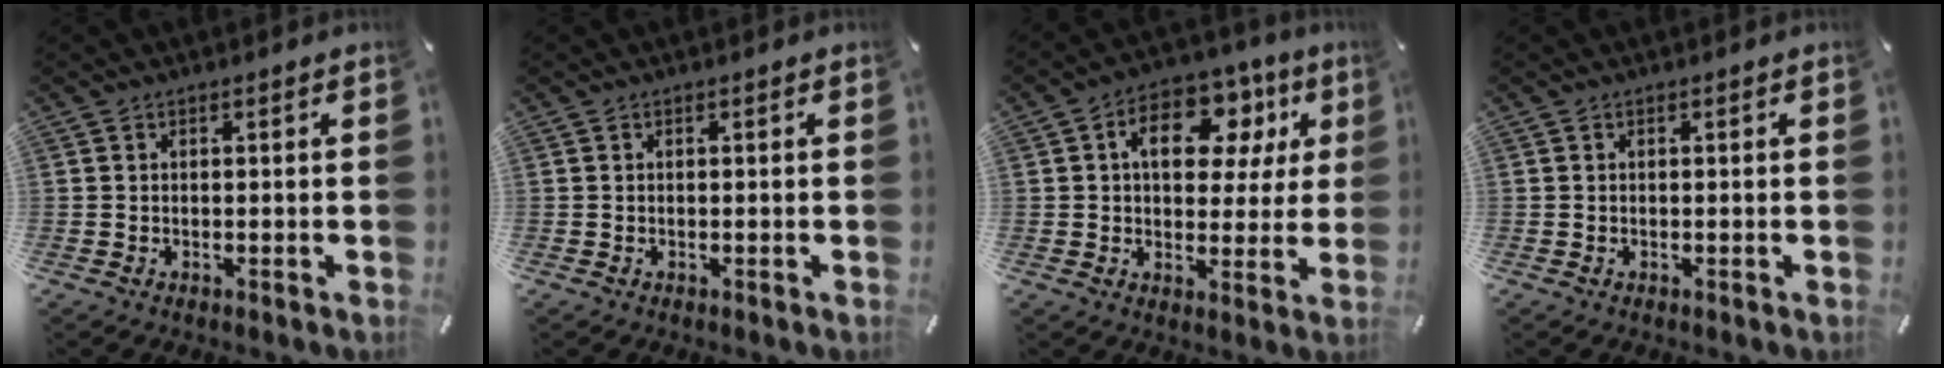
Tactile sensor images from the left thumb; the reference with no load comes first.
{"total": 0.0}
{"total": 13.6, "force": [3.8, 9.4, 9.0], "torque": [-0.128, -0.003, 0.065]}
{"total": 0.0}